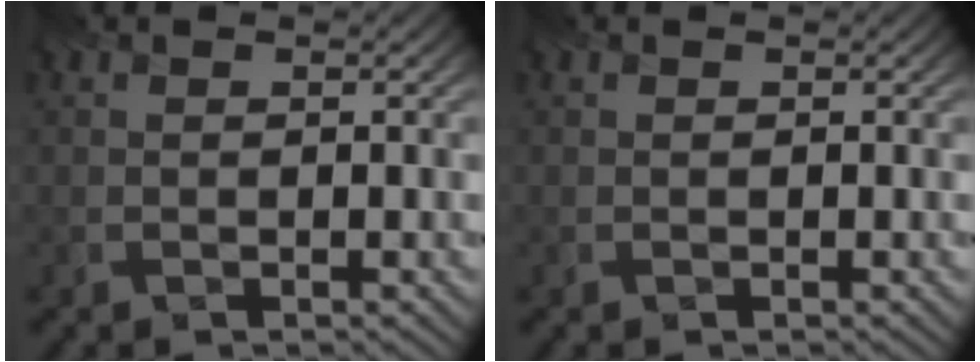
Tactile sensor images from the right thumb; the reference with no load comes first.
{"total": 0.0}